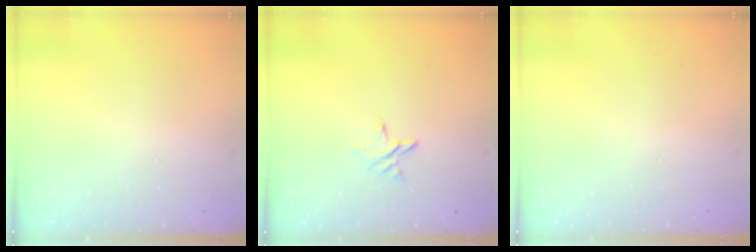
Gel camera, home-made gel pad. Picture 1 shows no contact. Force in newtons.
{"total": 4.7, "press": 4.7, "slide": 0.5}
{"total": 0.0}